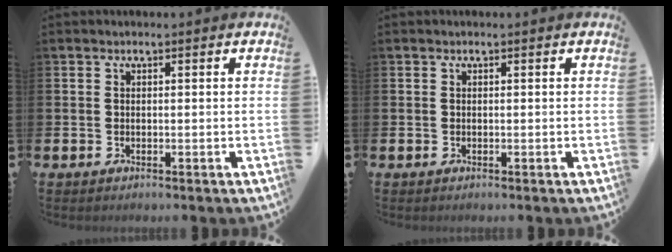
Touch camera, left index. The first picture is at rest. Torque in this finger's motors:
{"motor_torque": [-0.01, 0.01, 0.00, 0.00]}